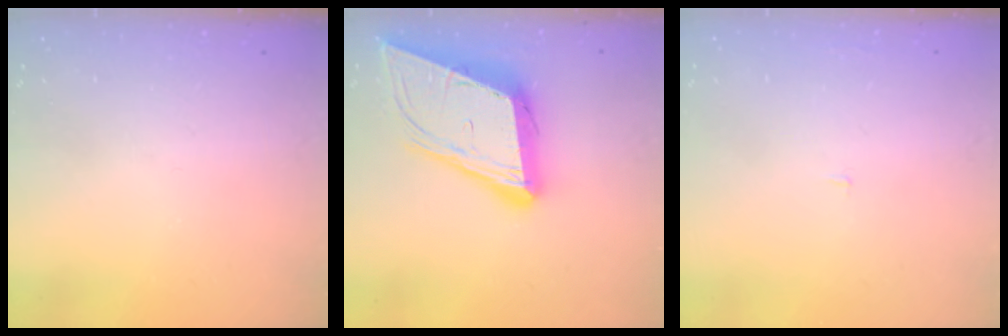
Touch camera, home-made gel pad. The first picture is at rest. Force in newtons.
{"total": 17.7, "press": 17.2, "slide": 4.0}
{"total": 1.2, "press": 1.2, "slide": 0.1}